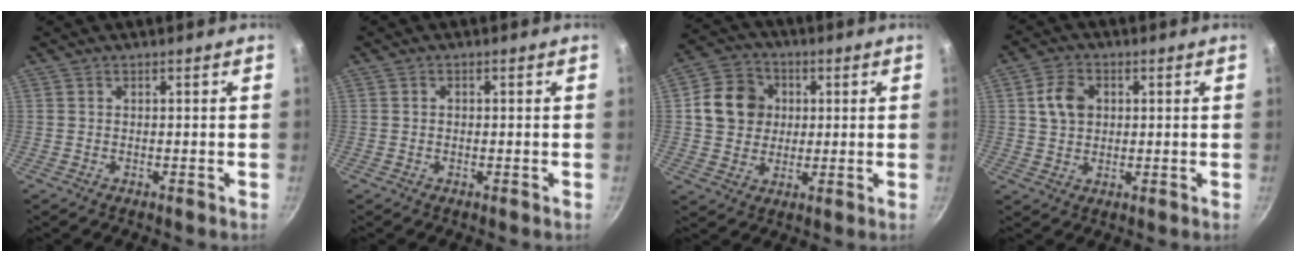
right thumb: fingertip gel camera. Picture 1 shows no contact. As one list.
[{"total": 0.6, "force": [-0.1, 0.6, 0.3], "torque": [-0.005, 0.004, -0.001]}, {"total": 10.6, "force": [1.7, 9.4, 4.8], "torque": [-0.055, 0.011, 0.020]}, {"total": 6.4, "force": [1.3, 4.9, 3.8], "torque": [-0.055, 0.008, 0.020]}]